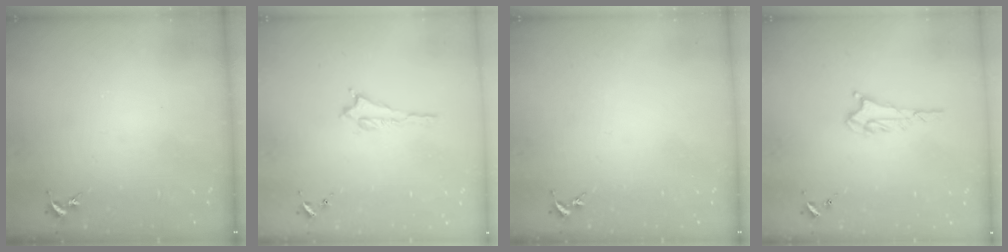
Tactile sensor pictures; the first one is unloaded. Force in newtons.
{"total": 0.6, "press": 0.6, "slide": 0.2}
{"total": 0.0}
{"total": 1.6, "press": 1.6, "slide": 0.1}